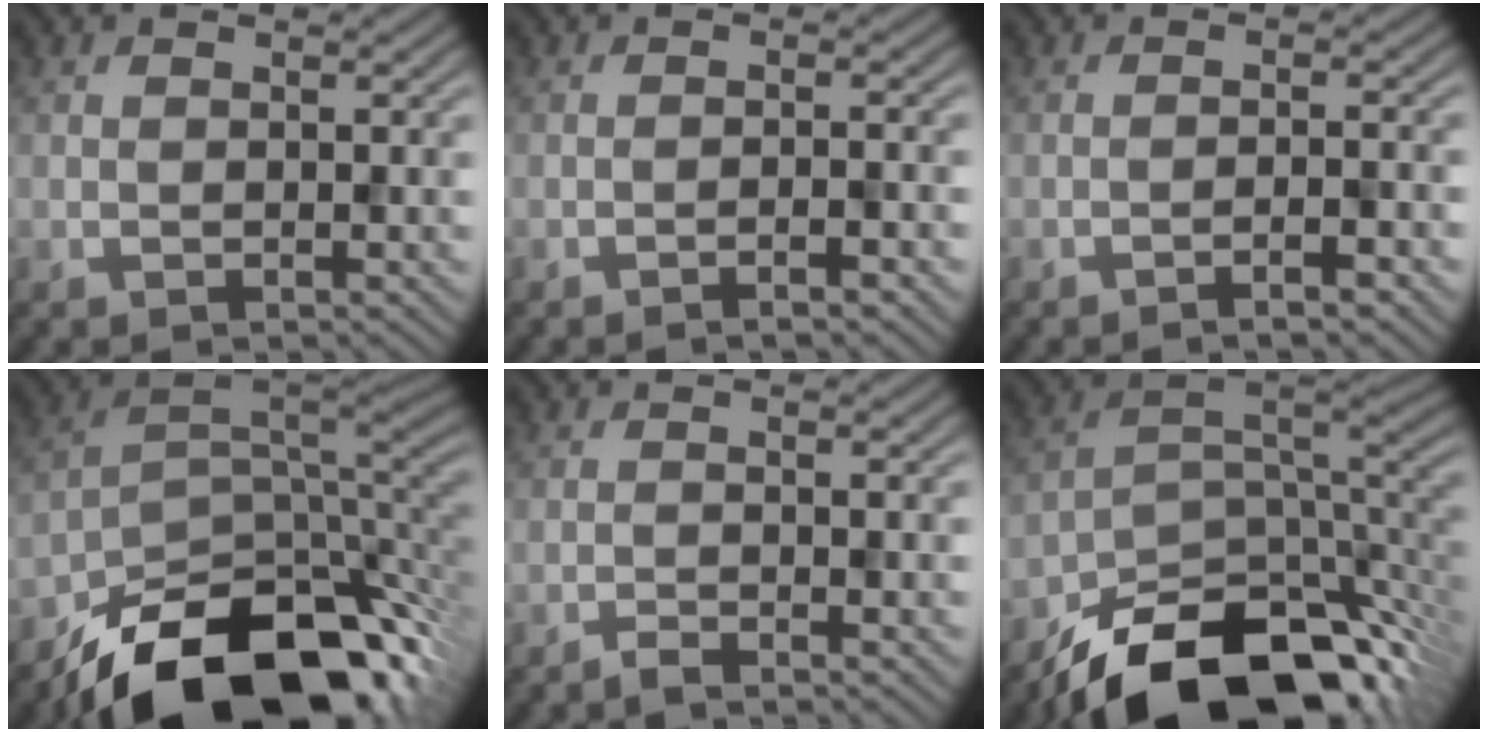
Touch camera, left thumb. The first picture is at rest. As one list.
[{"total": 1.8, "force": [-1.3, 0.1, 1.3], "torque": [-0.020, 0.007, -0.026]}, {"total": 2.3, "force": [-1.6, 0.1, 1.6], "torque": [-0.027, 0.009, -0.035]}, {"total": 17.1, "force": [-10.8, 9.0, 9.8], "torque": [-0.176, -0.049, -0.162]}, {"total": 1.0, "force": [-0.9, 0.0, 0.4], "torque": [-0.008, 0.003, -0.022]}, {"total": 16.2, "force": [-11.6, 7.2, 8.7], "torque": [-0.165, -0.032, -0.177]}]